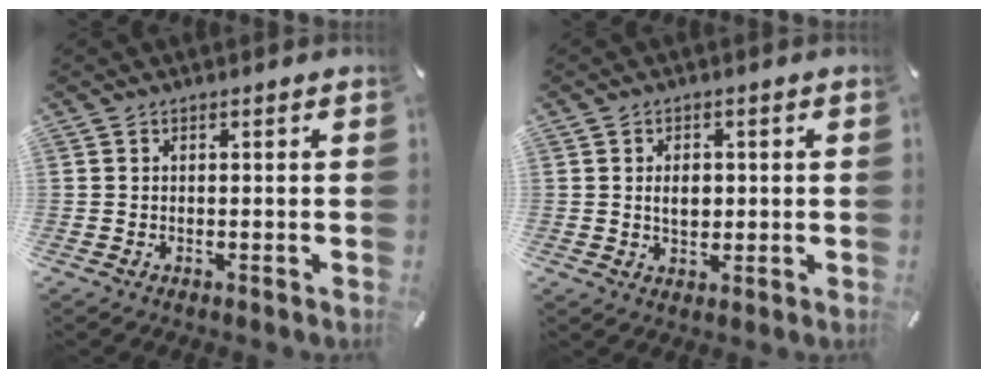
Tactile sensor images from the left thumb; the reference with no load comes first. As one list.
[{"total": 3.8, "force": [0.3, 2.8, 2.6], "torque": [-0.030, -0.004, 0.000]}]